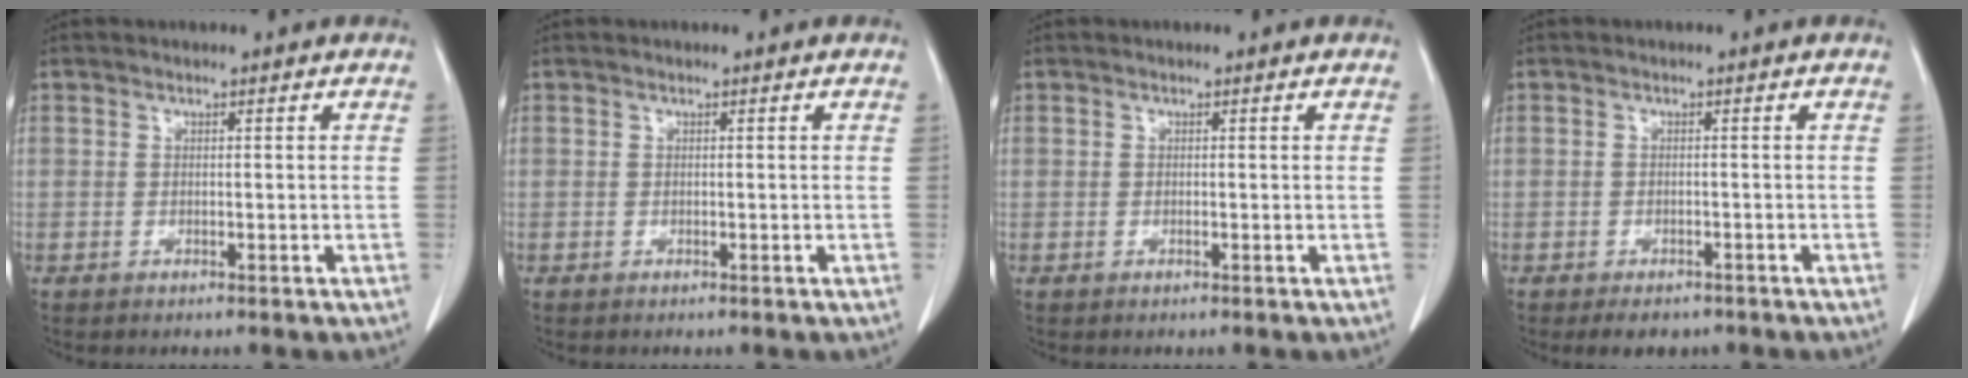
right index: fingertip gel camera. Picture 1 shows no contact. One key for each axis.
{"total": 0.0}
{"total": 0.0}
{"total": 3.4, "fx": -2.4, "fy": 2.1, "fz": 1.1, "tx": -0.011, "ty": 0.001, "tz": -0.028}